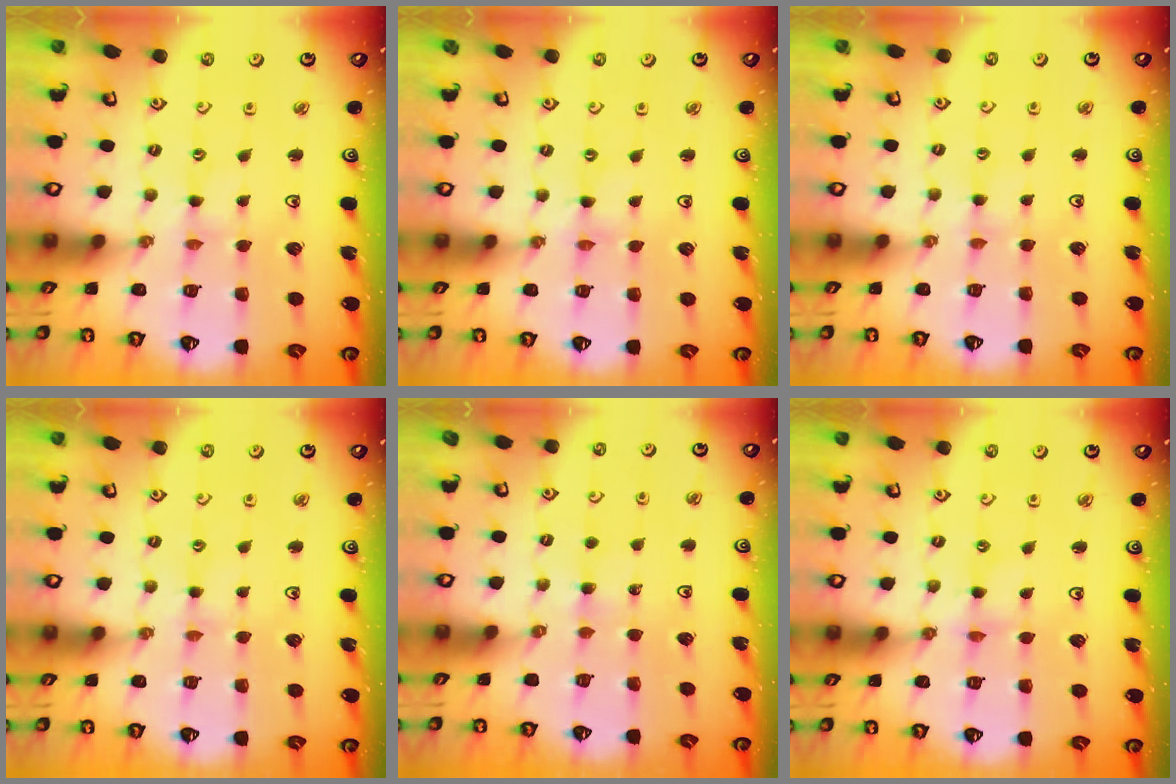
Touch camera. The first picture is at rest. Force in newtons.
{"total": 0.0}
{"total": 1.5, "press": 1.4, "slide": 0.3}
{"total": 2.6, "press": 2.6, "slide": 0.4}
{"total": 3.7, "press": 3.7, "slide": 0.5}
{"total": 0.0}